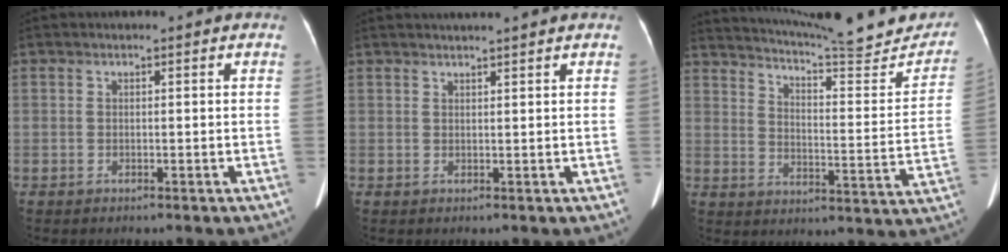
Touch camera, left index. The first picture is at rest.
{"total": 3.0, "force": [2.7, -0.4, 1.2], "torque": [-0.014, 0.019, 0.040]}
{"total": 22.4, "force": [20.6, 2.1, 8.4], "torque": [-0.119, -0.054, 0.262]}